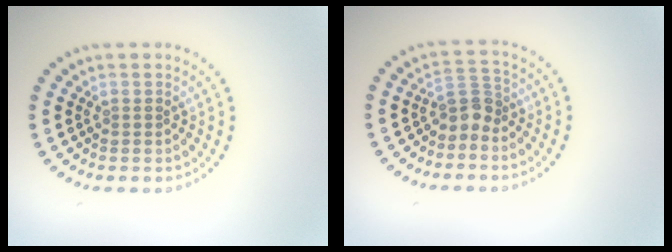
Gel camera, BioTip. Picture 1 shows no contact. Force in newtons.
{"total": 2.4, "press": 1.7, "slide": 1.7}